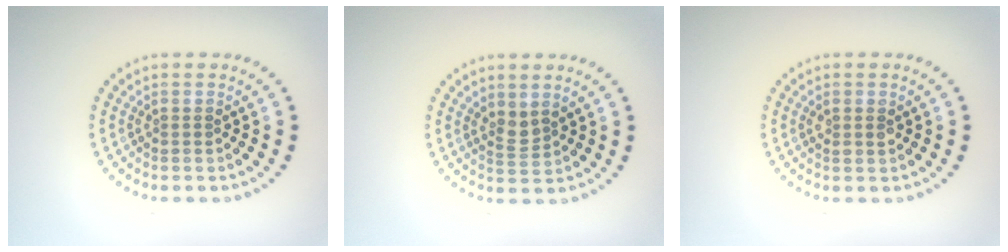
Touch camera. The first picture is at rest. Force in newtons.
{"total": 1.6, "press": 1.2, "slide": 1.0}
{"total": 1.2, "press": 1.2, "slide": 0.3}